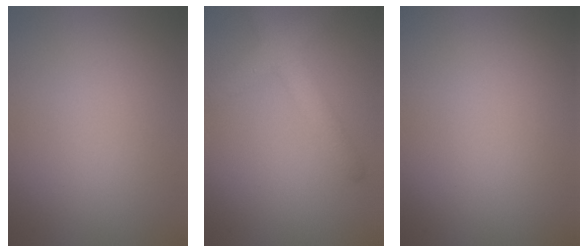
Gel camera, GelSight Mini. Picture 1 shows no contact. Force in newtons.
{"total": 3.9, "press": 3.9, "slide": 0.2}
{"total": 0.0}